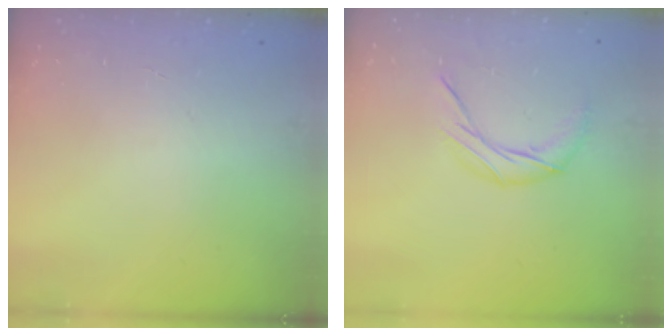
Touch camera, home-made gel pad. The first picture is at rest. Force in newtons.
{"total": 7.8, "press": 7.8, "slide": 0.1}